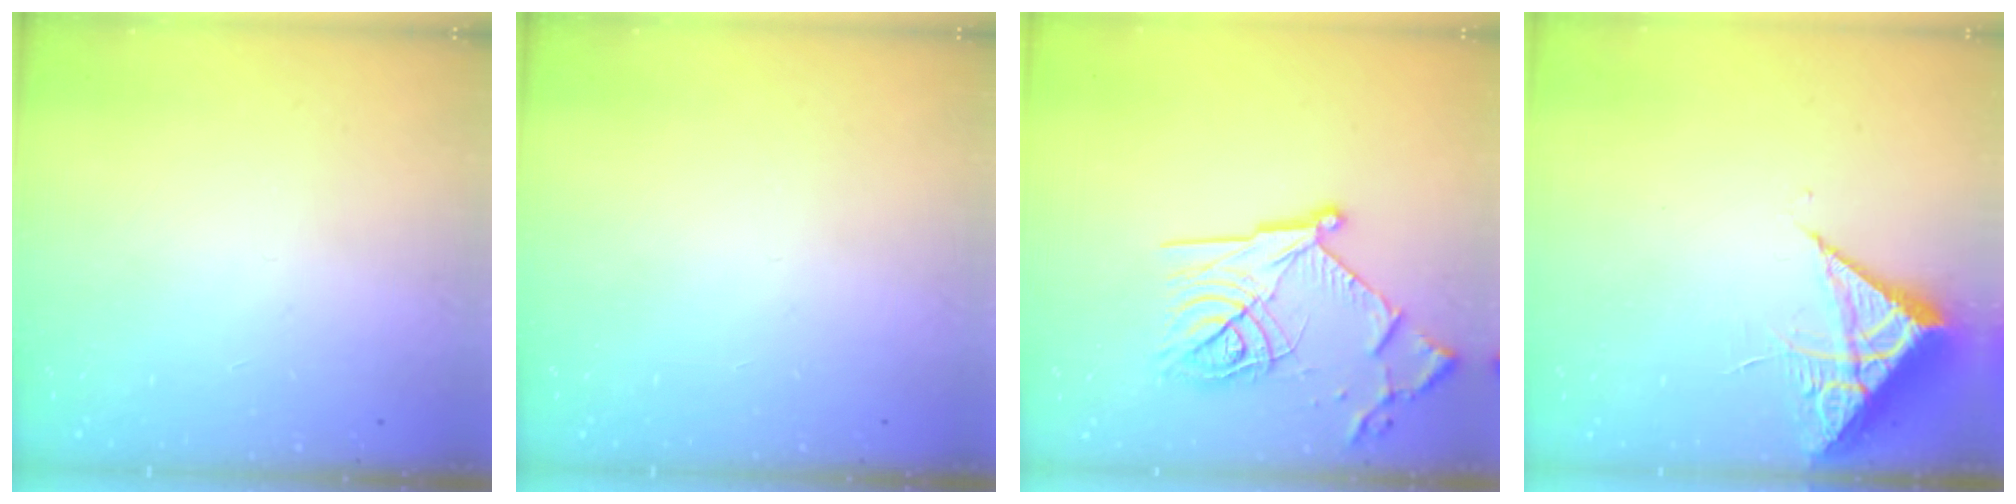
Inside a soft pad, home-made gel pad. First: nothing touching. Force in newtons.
{"total": 0.0}
{"total": 19.8, "press": 19.7, "slide": 1.2}
{"total": 6.2, "press": 6.2, "slide": 0.4}